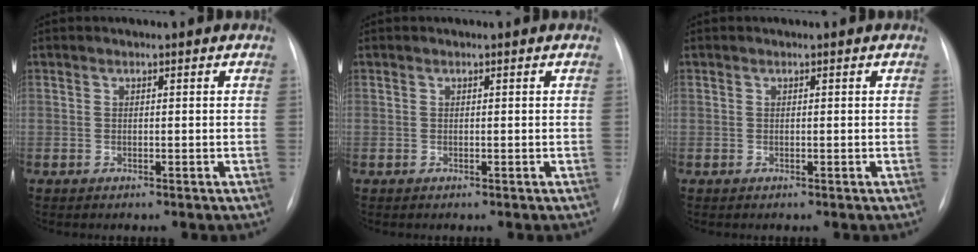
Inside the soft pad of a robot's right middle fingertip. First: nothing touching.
{"total": 0.0}
{"total": 0.0}